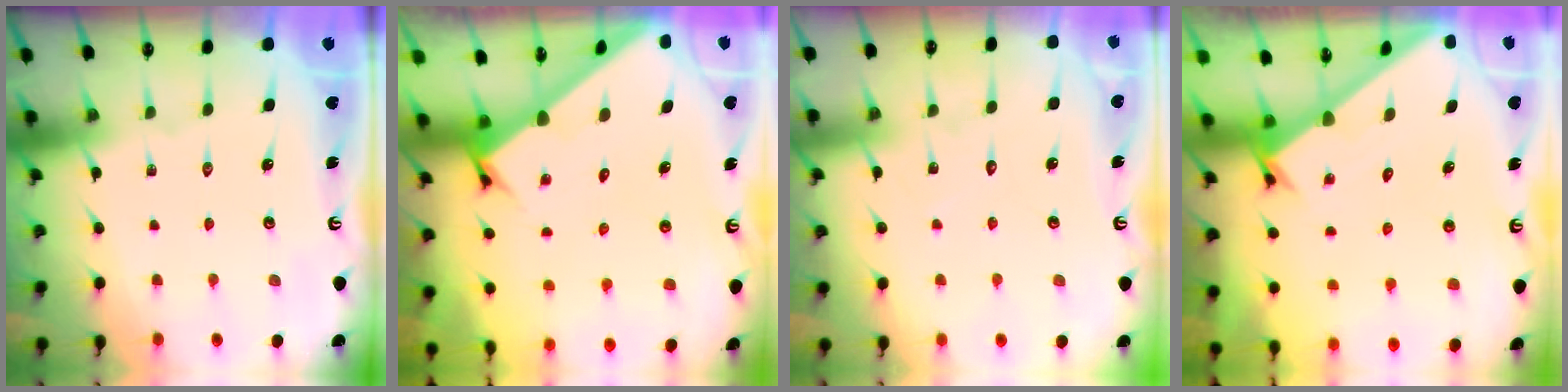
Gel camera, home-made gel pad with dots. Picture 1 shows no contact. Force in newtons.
{"total": 2.8, "press": 2.8, "slide": 0.2}
{"total": 4.1, "press": 4.1, "slide": 0.5}
{"total": 1.7, "press": 1.7, "slide": 0.1}